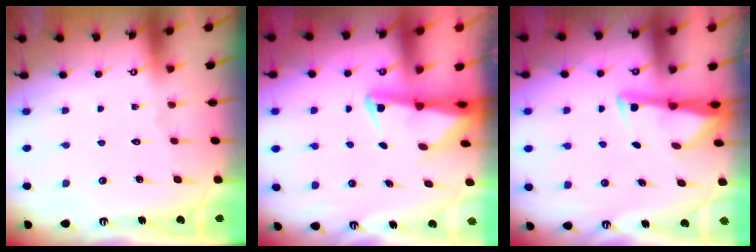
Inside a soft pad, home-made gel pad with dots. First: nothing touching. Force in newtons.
{"total": 2.8, "press": 2.8, "slide": 0.5}
{"total": 3.3, "press": 3.2, "slide": 0.4}